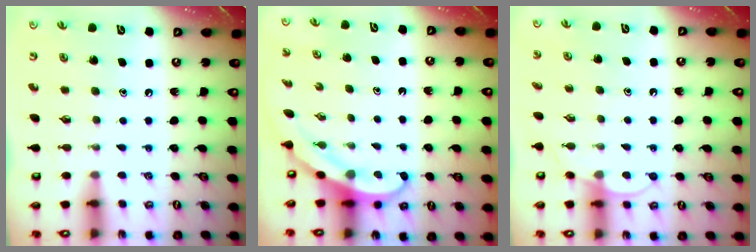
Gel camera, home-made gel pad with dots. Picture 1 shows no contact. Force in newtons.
{"total": 3.7, "press": 3.7, "slide": 0.4}
{"total": 5.6, "press": 5.6, "slide": 0.4}